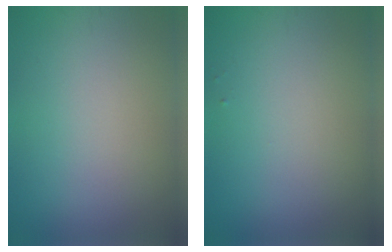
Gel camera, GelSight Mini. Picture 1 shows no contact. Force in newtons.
{"total": 0.0}